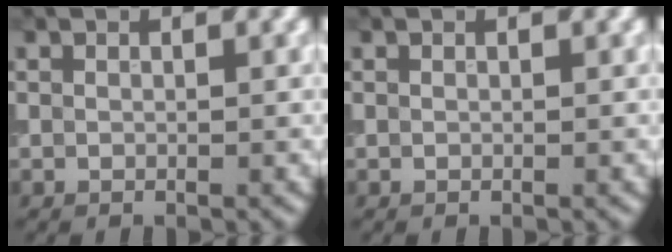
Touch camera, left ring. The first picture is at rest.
{"total": 0.0}